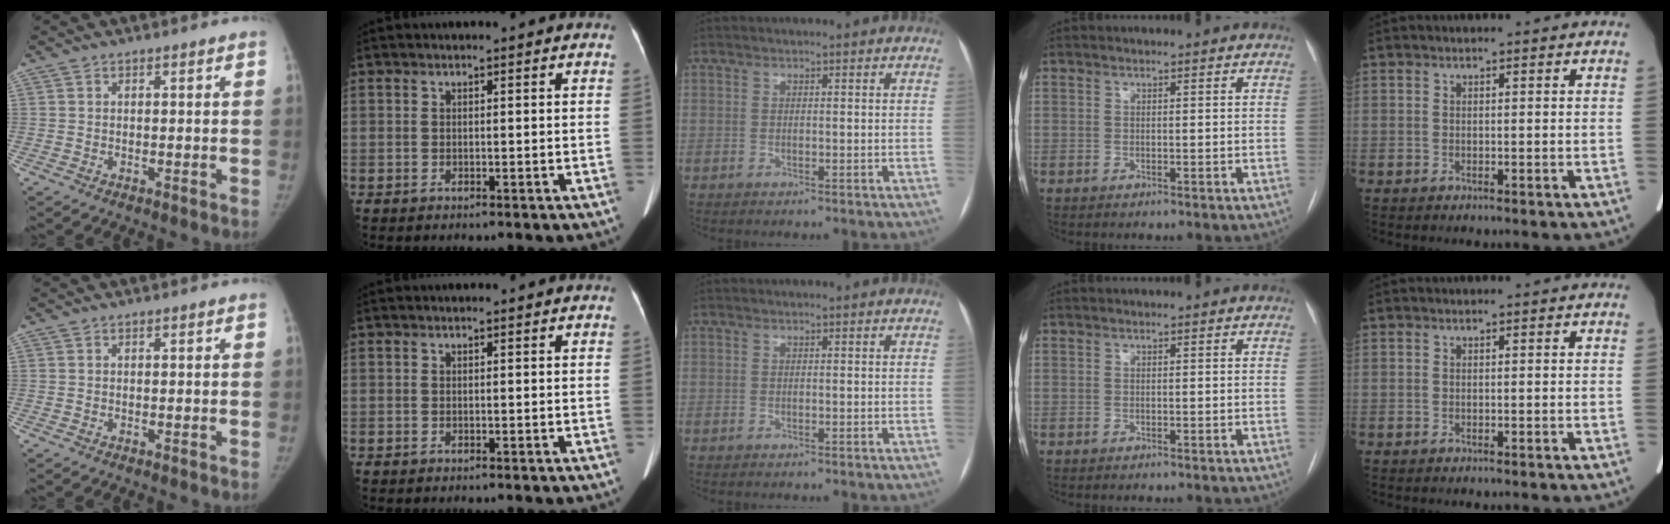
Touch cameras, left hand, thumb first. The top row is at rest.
{}